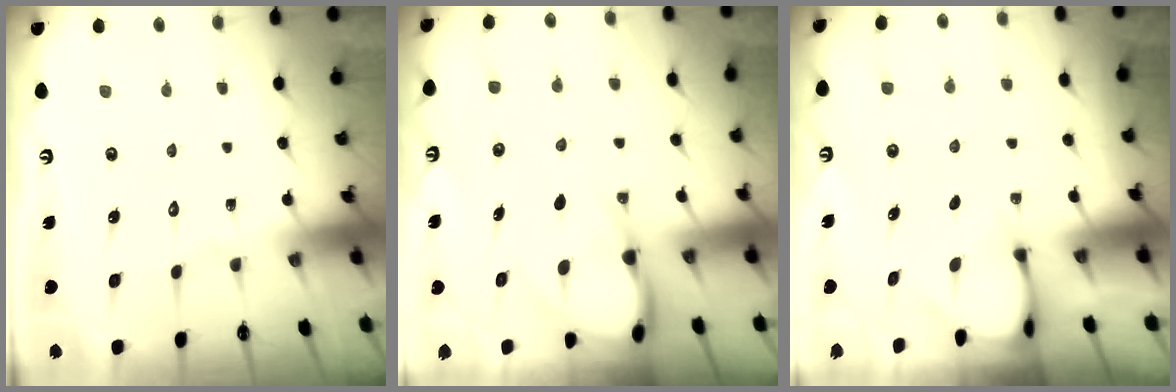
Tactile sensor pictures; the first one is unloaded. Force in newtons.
{"total": 8.5, "press": 8.4, "slide": 1.0}
{"total": 3.2, "press": 3.2, "slide": 0.2}